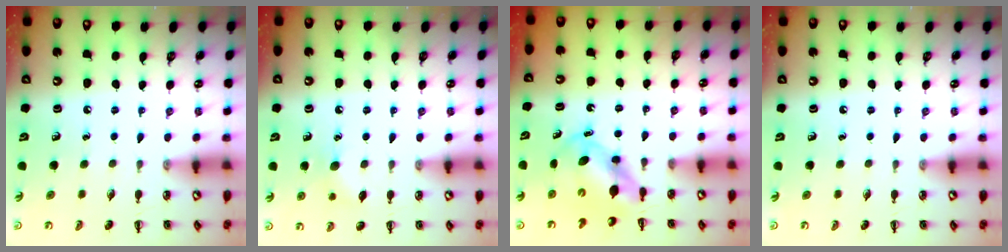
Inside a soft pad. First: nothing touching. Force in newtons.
{"total": 7.4, "press": 7.2, "slide": 1.8}
{"total": 5.6, "press": 5.5, "slide": 0.8}
{"total": 0.0}